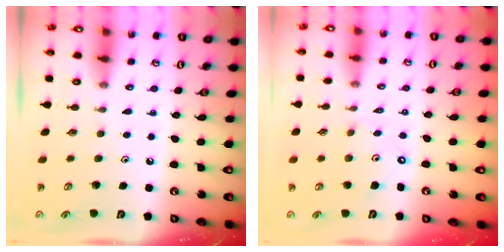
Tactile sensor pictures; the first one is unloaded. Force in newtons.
{"total": 5.0, "press": 5.0, "slide": 0.5}